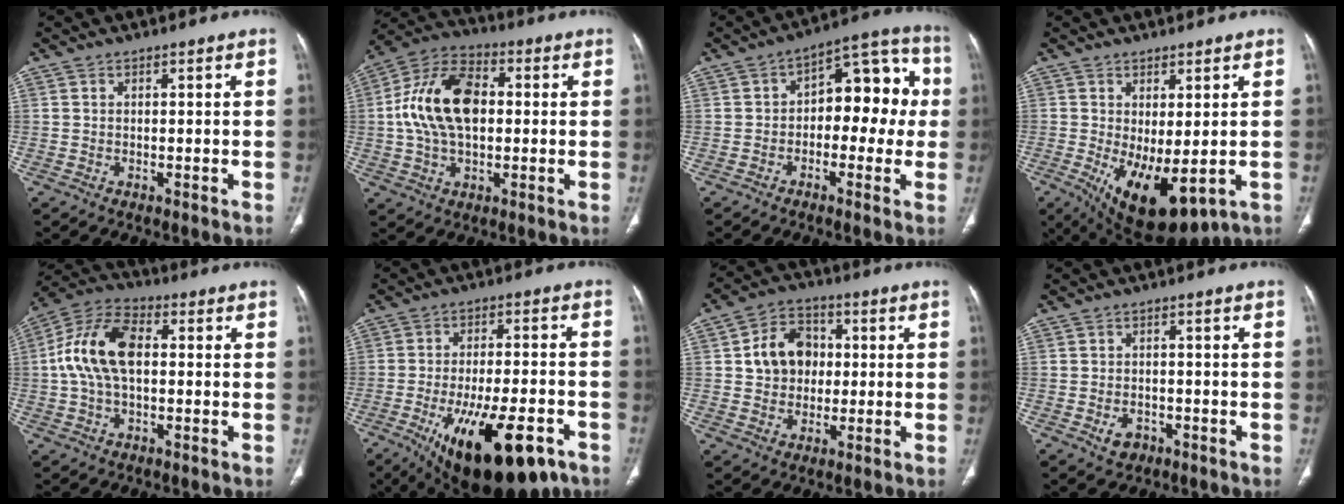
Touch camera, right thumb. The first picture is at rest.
{"total": 16.5, "force": [1.3, 10.1, 13.0], "torque": [-0.234, 0.025, 0.016]}
{"total": 13.6, "force": [0.0, 8.1, 10.9], "torque": [-0.087, 0.051, -0.013]}
{"total": 12.3, "force": [-2.4, 5.3, 10.8], "torque": [-0.172, -0.020, -0.011]}
{"total": 13.7, "force": [1.1, 7.9, 11.1], "torque": [-0.220, 0.031, 0.012]}
{"total": 21.6, "force": [-10.8, 8.4, 16.7], "torque": [-0.241, 0.022, -0.152]}
{"total": 10.6, "force": [1.1, 8.7, 5.9], "torque": [-0.067, 0.011, 0.014]}
{"total": 3.3, "force": [-1.5, 2.4, 1.6], "torque": [-0.020, 0.009, -0.016]}